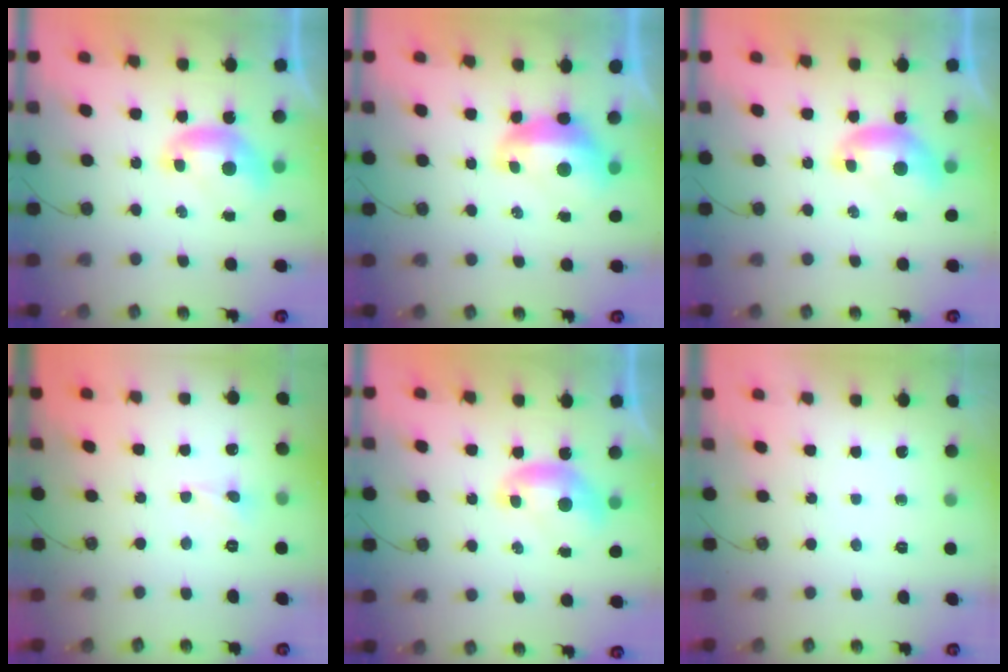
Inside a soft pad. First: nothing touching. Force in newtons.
{"total": 2.1, "press": 1.9, "slide": 0.9}
{"total": 0.0}
{"total": 0.8, "press": 0.8, "slide": 0.2}
{"total": 0.0}
{"total": 0.0}